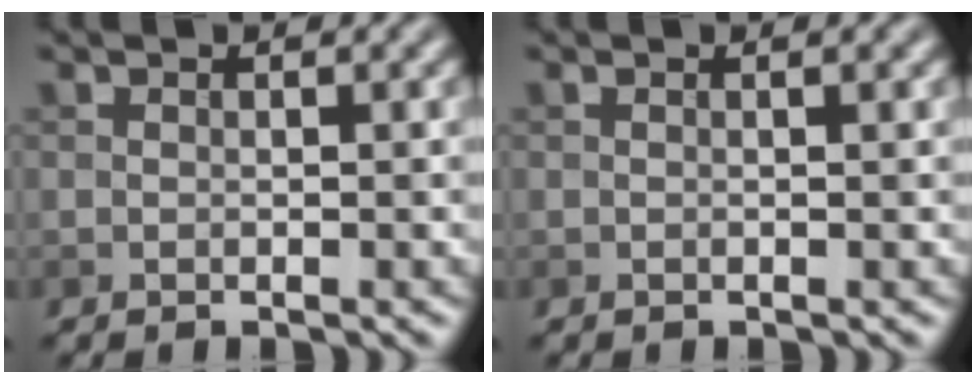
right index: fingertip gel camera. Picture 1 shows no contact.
{"total": 0.9, "force": [0.2, 0.2, 0.8], "torque": [-0.012, 0.002, -0.003]}